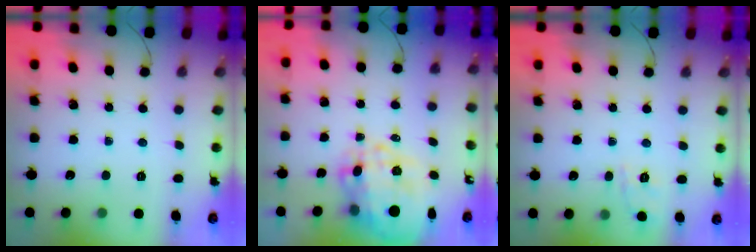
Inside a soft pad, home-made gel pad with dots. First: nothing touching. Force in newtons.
{"total": 14.2, "press": 13.8, "slide": 3.4}
{"total": 1.9, "press": 0.2, "slide": 1.9}